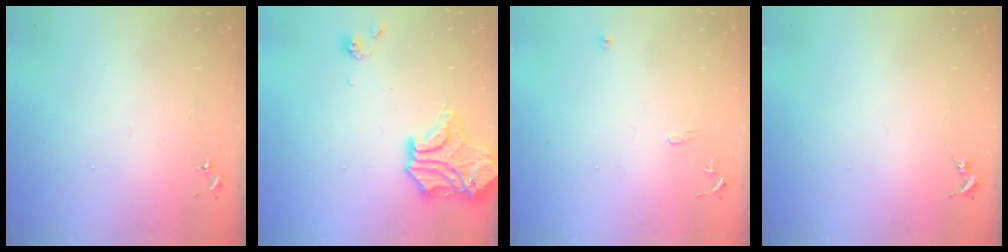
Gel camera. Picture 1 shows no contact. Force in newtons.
{"total": 16.4, "press": 16.1, "slide": 3.1}
{"total": 7.1, "press": 7.1, "slide": 0.7}
{"total": 0.0}